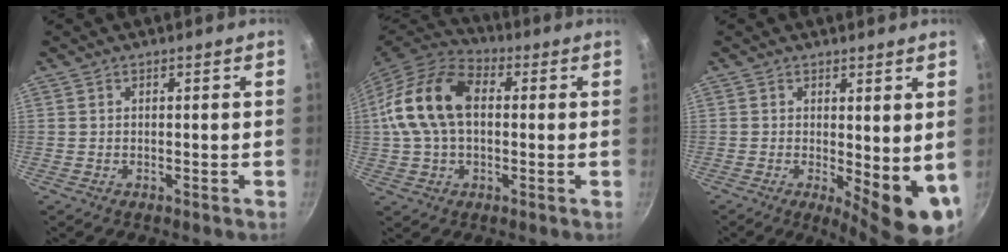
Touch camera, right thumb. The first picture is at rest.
{"total": 16.5, "force": [1.7, 10.6, 12.6], "torque": [-0.226, 0.030, 0.016]}
{"total": 9.4, "force": [0.0, 3.4, 8.8], "torque": [-0.096, -0.016, 0.008]}